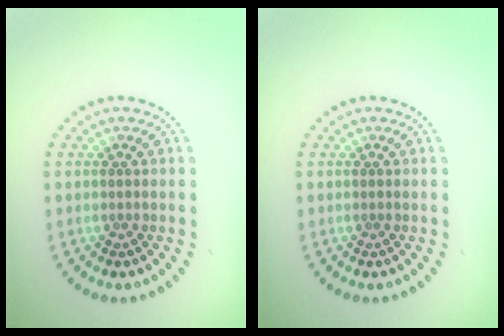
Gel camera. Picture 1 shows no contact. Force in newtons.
{"total": 0.0}